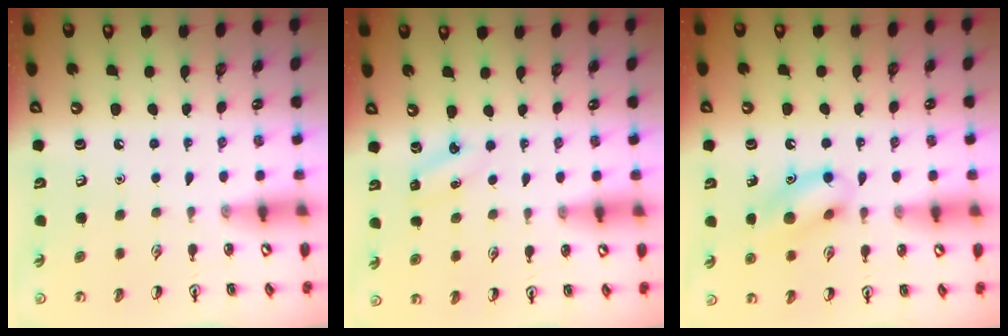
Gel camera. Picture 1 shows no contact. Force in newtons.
{"total": 2.8, "press": 2.6, "slide": 1.0}
{"total": 11.5, "press": 11.3, "slide": 2.2}